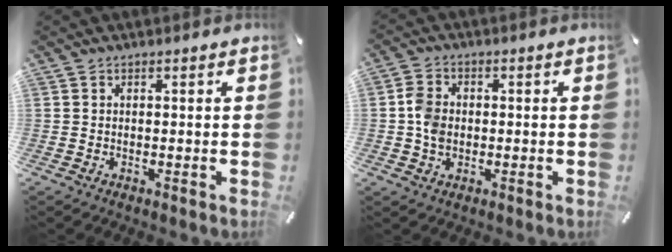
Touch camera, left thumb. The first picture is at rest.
{"total": 5.5, "force": [-0.4, 4.5, 3.3], "torque": [-0.072, 0.007, -0.008]}